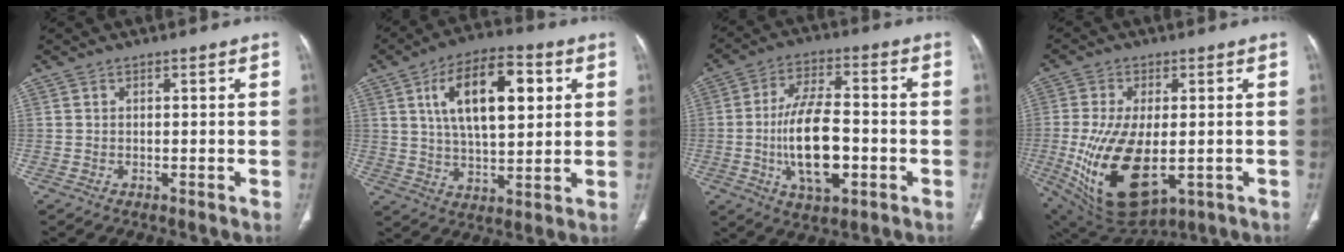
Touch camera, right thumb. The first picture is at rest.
{"total": 15.7, "force": [4.8, 7.3, 13.1], "torque": [-0.196, -0.002, 0.079]}
{"total": 14.8, "force": [-3.0, 6.5, 12.9], "torque": [-0.229, 0.012, -0.048]}
{"total": 18.1, "force": [-3.4, 9.3, 15.2], "torque": [-0.295, -0.021, -0.029]}